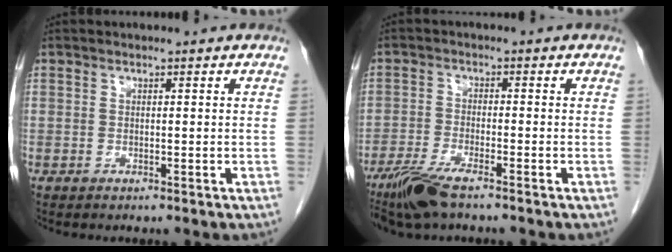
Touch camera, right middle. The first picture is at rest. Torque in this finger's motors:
{"motor_torque": [0.25, -0.17, 0.07, 0.03]}